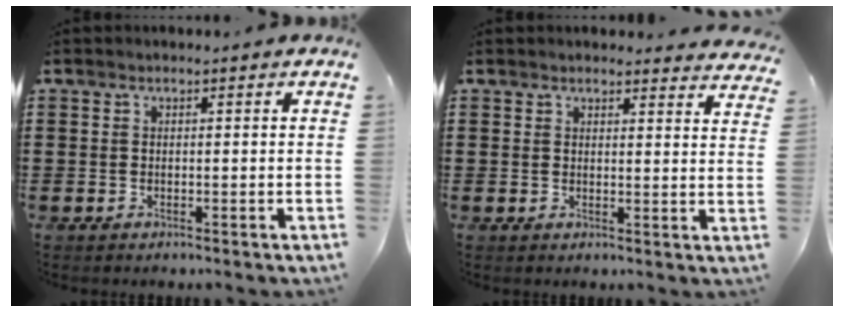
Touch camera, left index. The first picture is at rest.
{"total": 2.5, "force": [2.5, 0.5, 0.0], "torque": [0.001, -0.012, 0.046]}